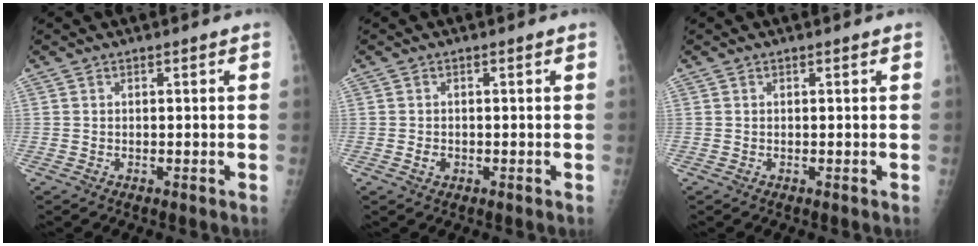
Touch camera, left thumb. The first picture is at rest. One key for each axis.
{"total": 1.5, "fx": -0.4, "fy": 1.2, "fz": 0.8, "tx": -0.013, "ty": 0.001, "tz": -0.006}
{"total": 0.0}